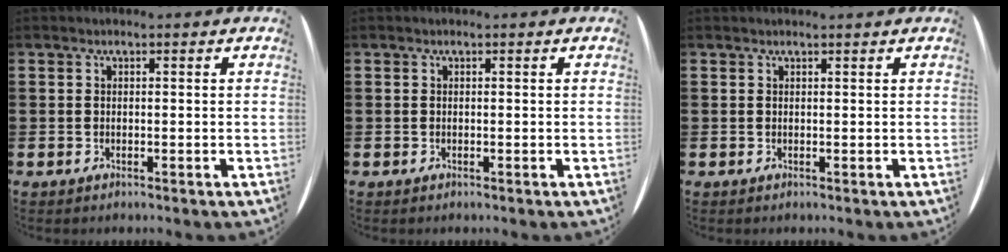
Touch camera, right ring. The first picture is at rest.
{"total": 0.0}
{"total": 0.0}